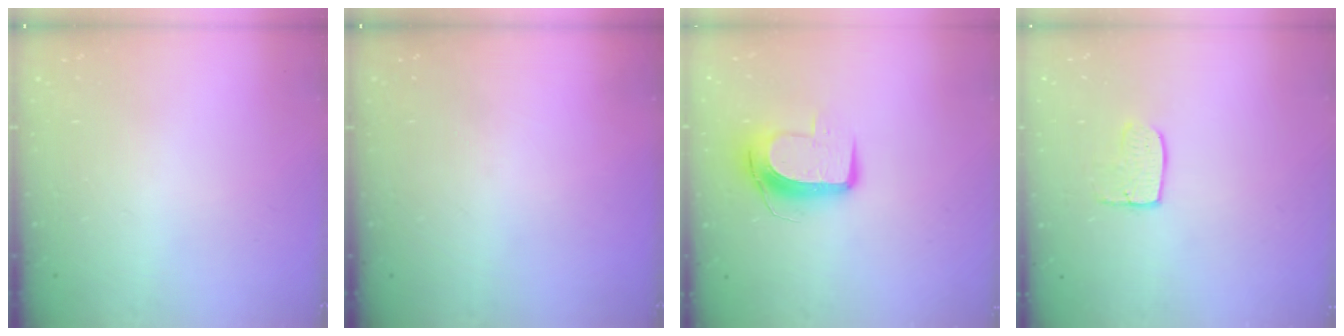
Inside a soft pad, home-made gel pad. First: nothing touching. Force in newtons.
{"total": 0.0}
{"total": 10.0, "press": 9.9, "slide": 0.8}
{"total": 5.9, "press": 5.9, "slide": 0.3}